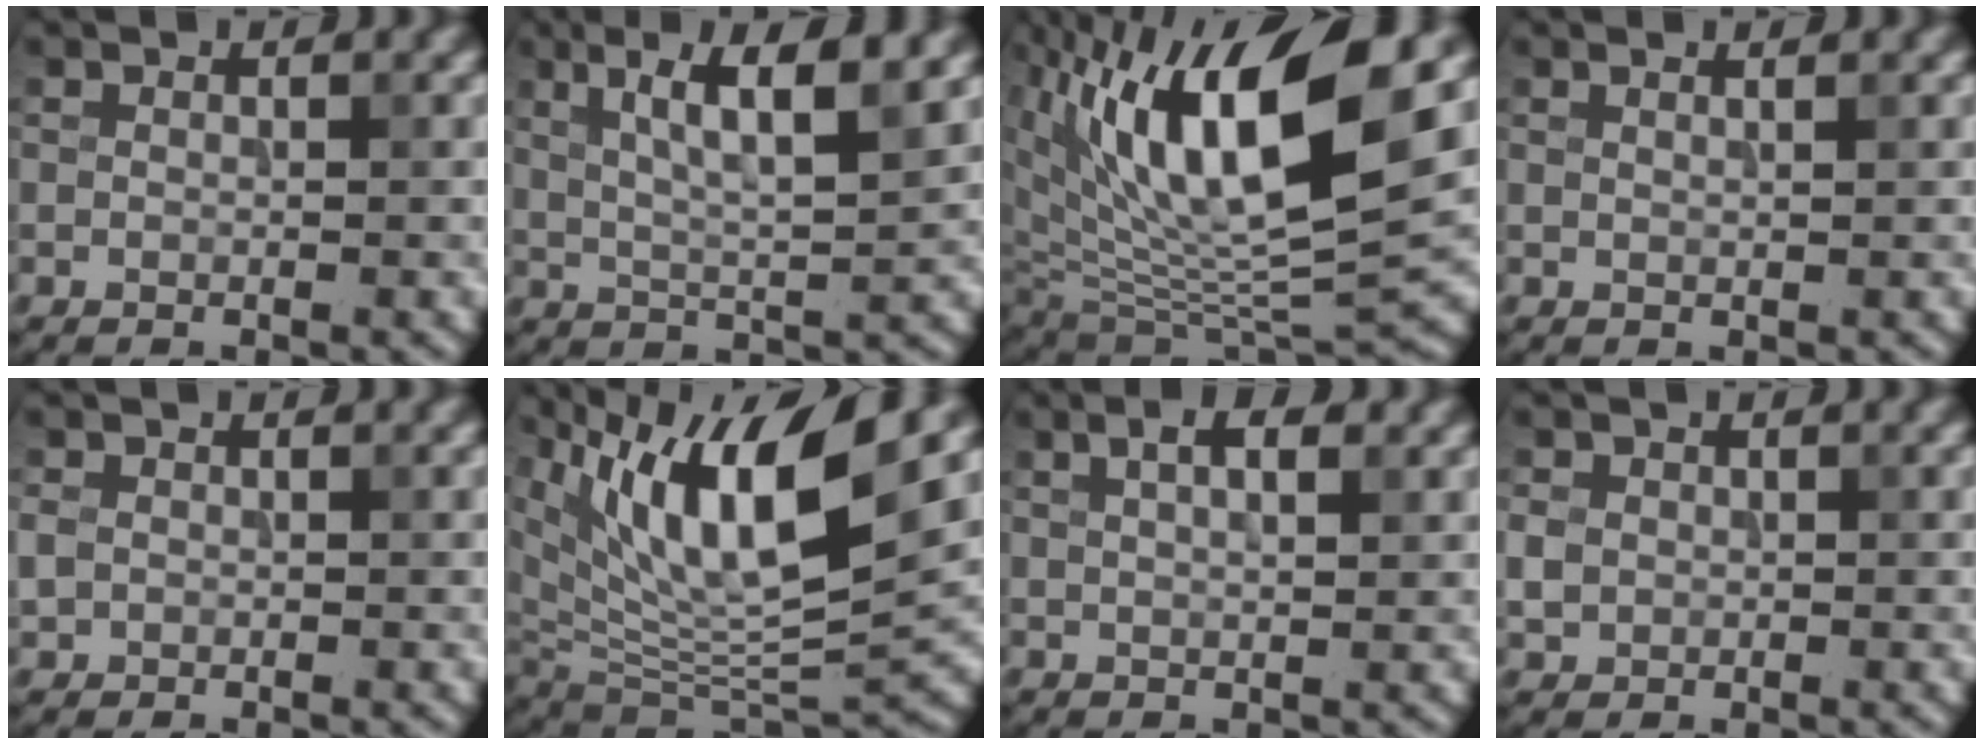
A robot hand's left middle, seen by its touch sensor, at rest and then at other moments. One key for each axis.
{"total": 6.4, "fx": 2.9, "fy": 1.2, "fz": 5.6, "tx": -0.097, "ty": 0.002, "tz": 0.055}
{"total": 13.2, "fx": 5.5, "fy": 5.0, "fz": 11.0, "tx": -0.190, "ty": -0.006, "tz": 0.109}
{"total": 1.5, "fx": 0.9, "fy": 0.6, "fz": 1.0, "tx": 0.001, "ty": 0.000, "tz": -0.003}
{"total": 1.5, "fx": 0.0, "fy": 1.4, "fz": 0.6, "tx": -0.011, "ty": -0.001, "tz": -0.005}
{"total": 13.1, "fx": 6.2, "fy": 4.5, "fz": 10.7, "tx": -0.189, "ty": 0.001, "tz": 0.116}
{"total": 3.2, "fx": 1.6, "fy": 1.2, "fz": 2.4, "tx": -0.029, "ty": 0.005, "tz": 0.015}
{"total": 1.9, "fx": 0.0, "fy": 1.7, "fz": 0.7, "tx": -0.012, "ty": -0.002, "tz": -0.001}